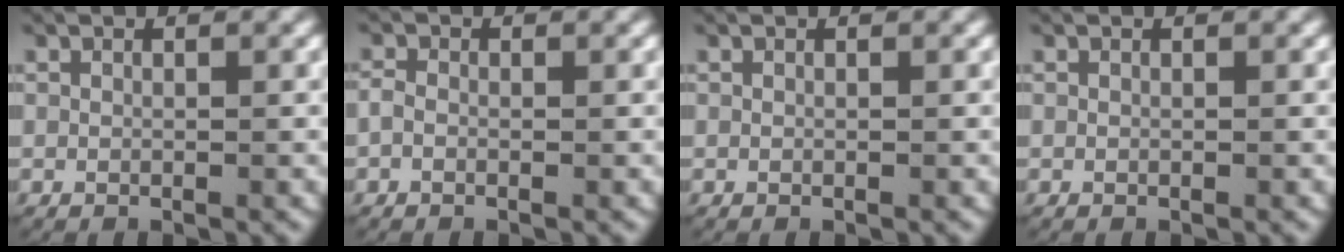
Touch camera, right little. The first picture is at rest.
{"total": 1.1, "force": [-0.4, 0.8, 0.6], "torque": [-0.021, -0.002, -0.007]}
{"total": 0.0}
{"total": 0.0}